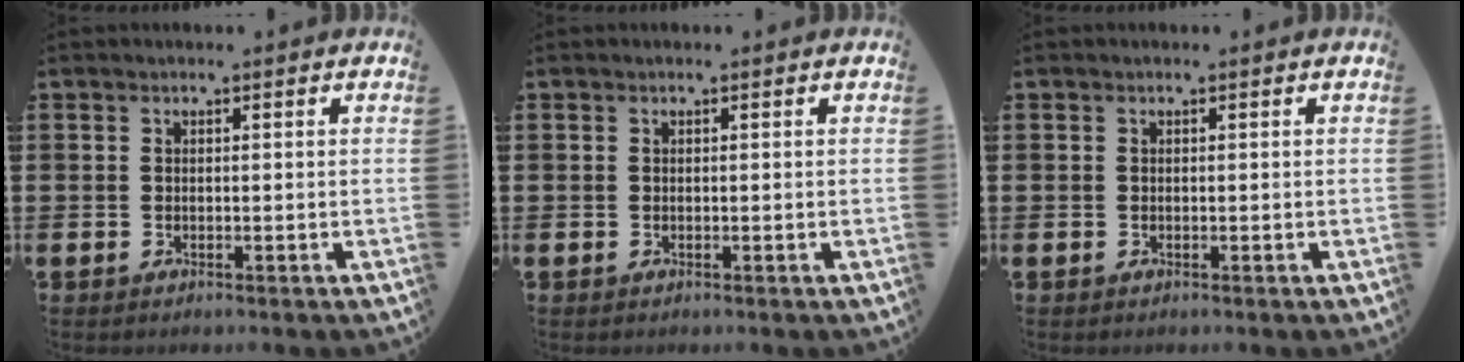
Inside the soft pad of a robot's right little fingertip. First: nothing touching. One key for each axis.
{"total": 0.0}
{"total": 0.0}